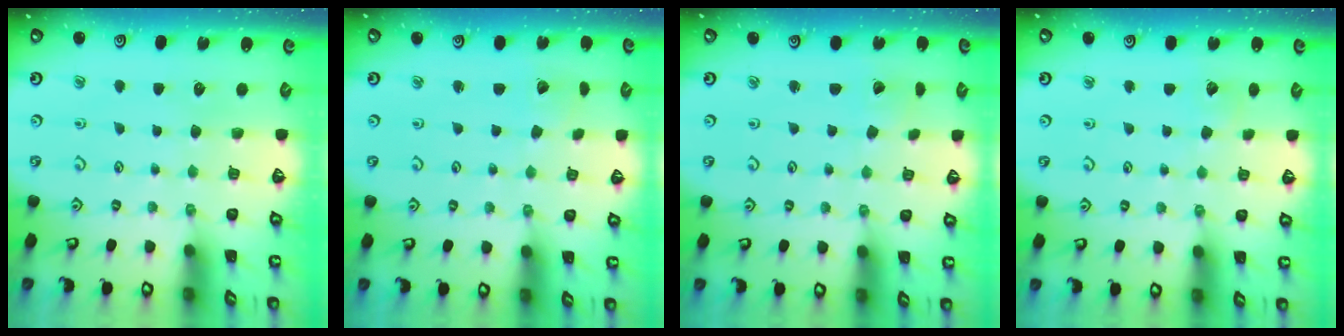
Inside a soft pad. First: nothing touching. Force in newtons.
{"total": 2.1, "press": 2.1, "slide": 0.2}
{"total": 1.5, "press": 1.5, "slide": 0.2}
{"total": 2.3, "press": 2.3, "slide": 0.1}